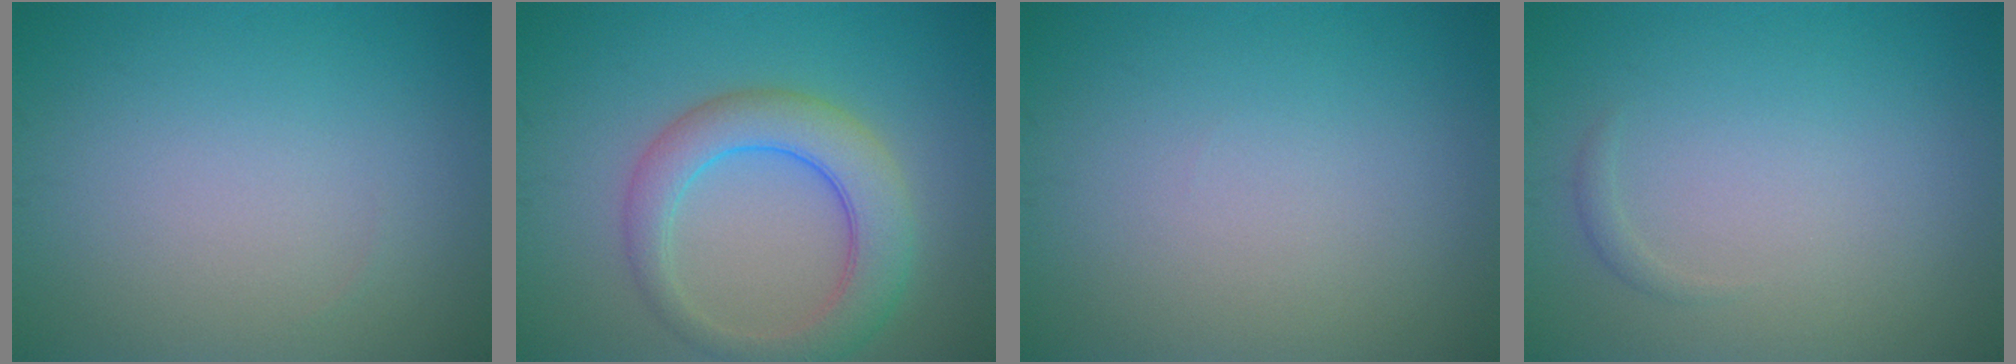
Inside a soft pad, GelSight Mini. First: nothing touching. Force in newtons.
{"total": 5.4, "press": 5.4, "slide": 0.1}
{"total": 0.0}
{"total": 0.6, "press": 0.6, "slide": 0.0}